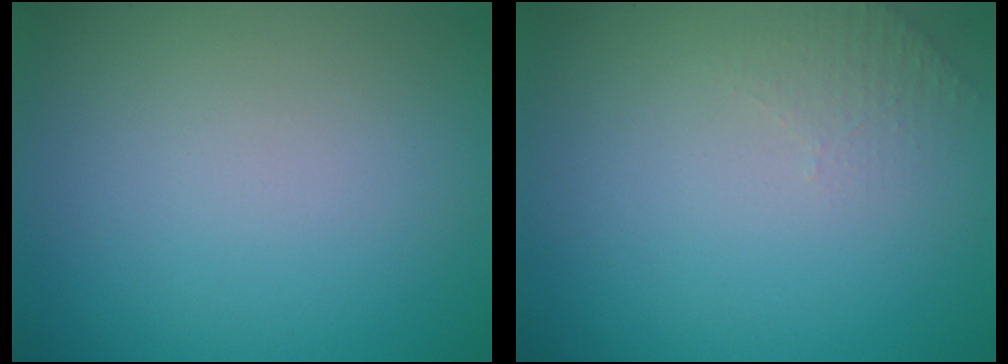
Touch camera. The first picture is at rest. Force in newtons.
{"total": 1.3, "press": 1.2, "slide": 0.3}